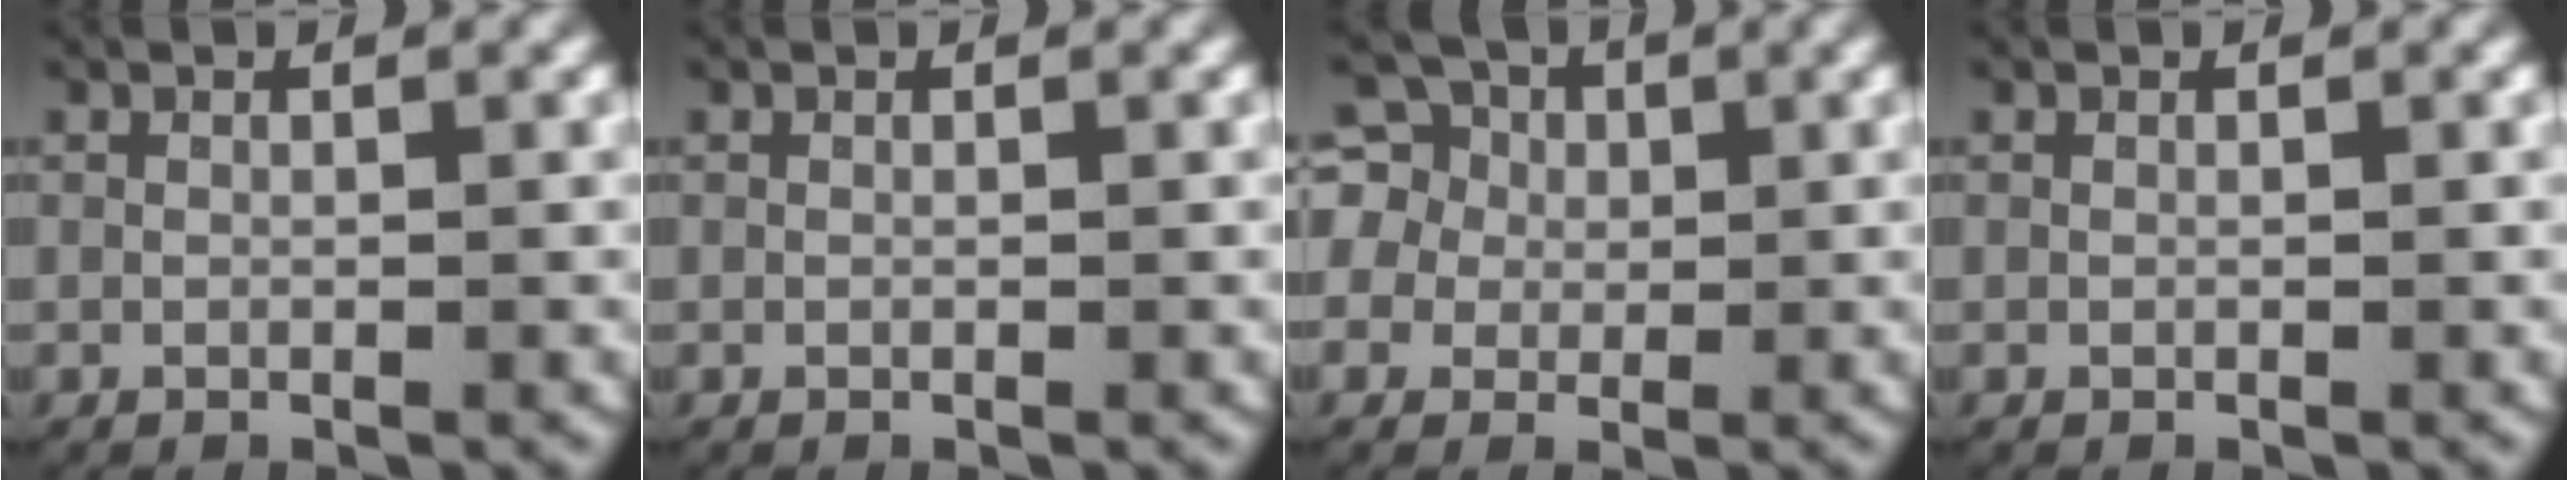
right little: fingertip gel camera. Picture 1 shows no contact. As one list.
[{"total": 0.0}, {"total": 8.0, "force": [0.8, 7.4, 2.9], "torque": [-0.090, -0.017, 0.012]}, {"total": 0.0}]